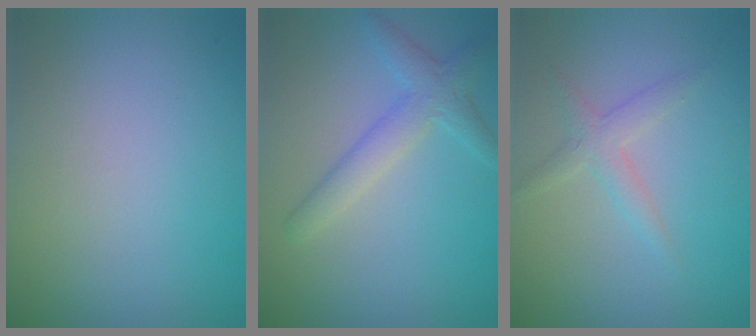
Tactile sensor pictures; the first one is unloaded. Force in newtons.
{"total": 1.9, "press": 1.9, "slide": 0.2}
{"total": 1.8, "press": 1.8, "slide": 0.0}